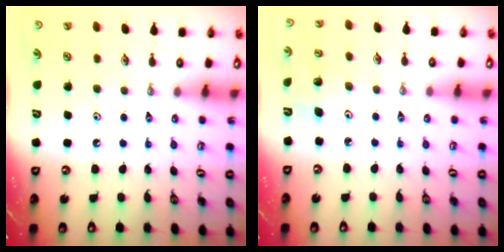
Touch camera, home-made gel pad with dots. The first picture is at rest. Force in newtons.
{"total": 4.8, "press": 4.7, "slide": 1.0}